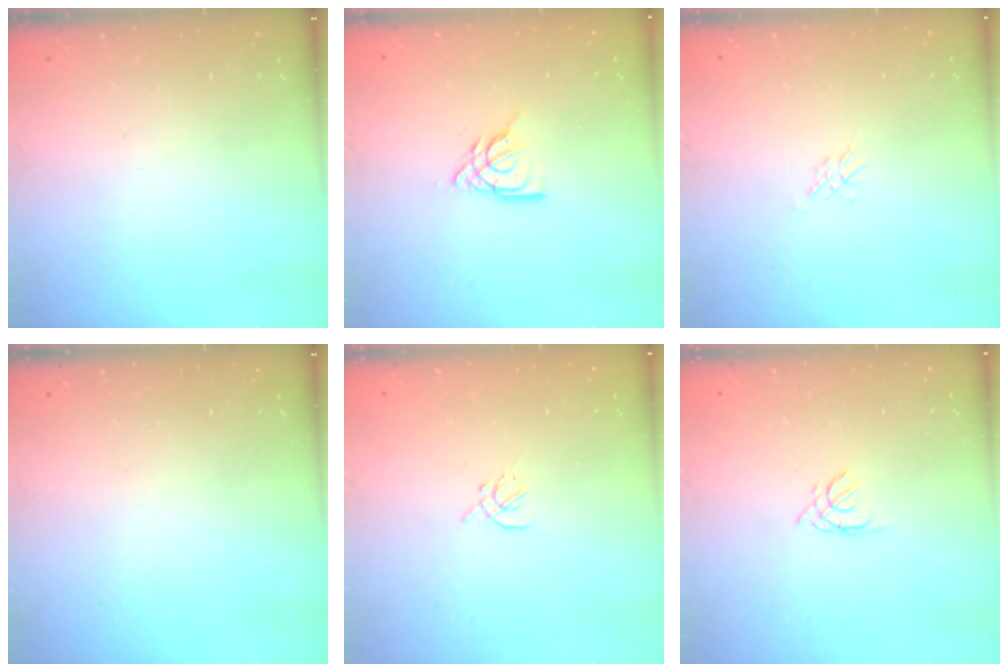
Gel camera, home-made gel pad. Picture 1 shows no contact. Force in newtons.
{"total": 9.2, "press": 9.1, "slide": 0.8}
{"total": 2.1, "press": 2.1, "slide": 0.5}
{"total": 0.0}
{"total": 1.4, "press": 1.3, "slide": 0.5}
{"total": 1.7, "press": 1.7, "slide": 0.3}